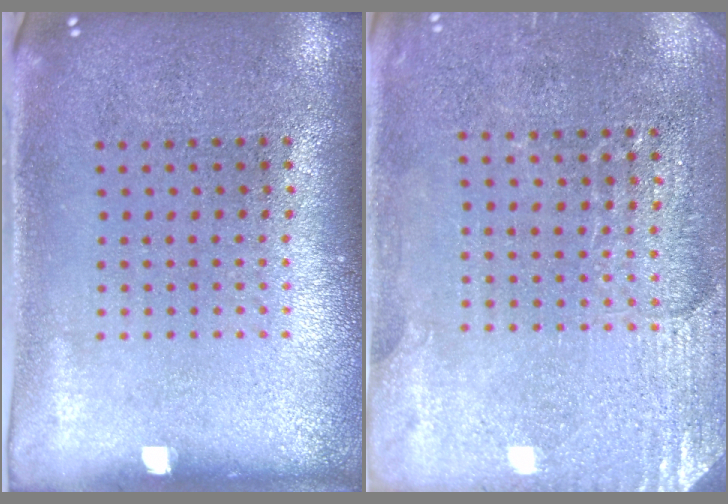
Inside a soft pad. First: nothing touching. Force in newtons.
{"total": 2.8, "press": 2.7, "slide": 0.8}